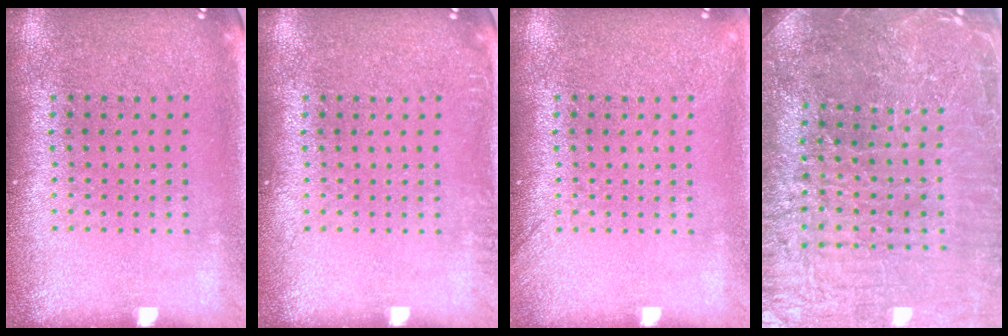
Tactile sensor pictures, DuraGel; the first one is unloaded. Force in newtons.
{"total": 0.5, "press": 0.5, "slide": 0.0}
{"total": 1.1, "press": 1.1, "slide": 0.3}
{"total": 4.2, "press": 4.1, "slide": 0.9}